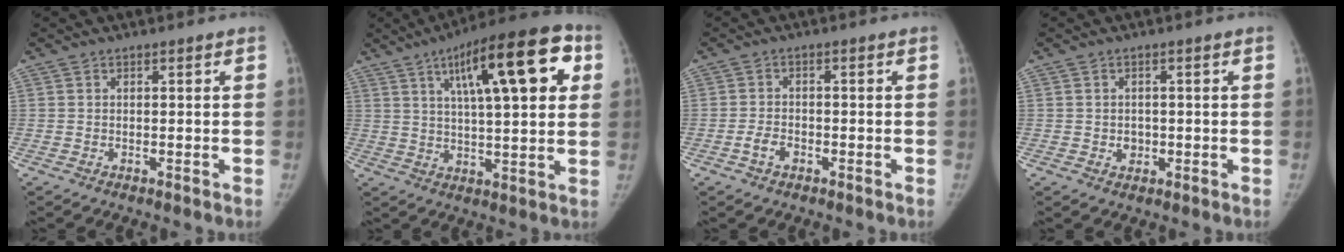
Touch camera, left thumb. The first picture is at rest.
{"total": 20.3, "force": [7.5, 6.0, 17.9], "torque": [-0.242, 0.006, 0.109]}
{"total": 2.7, "force": [-1.7, 1.7, 1.3], "torque": [-0.026, 0.014, -0.029]}
{"total": 2.2, "force": [-0.6, 2.0, 0.8], "torque": [0.002, 0.003, -0.005]}